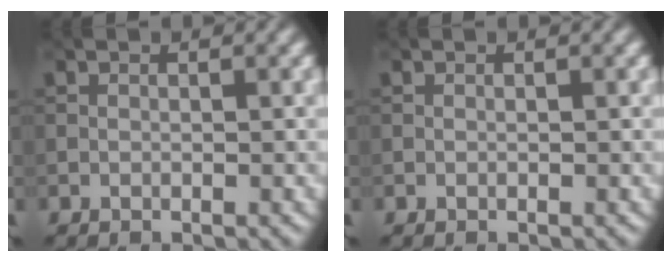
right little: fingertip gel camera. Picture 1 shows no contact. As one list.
[{"total": 0.0}]